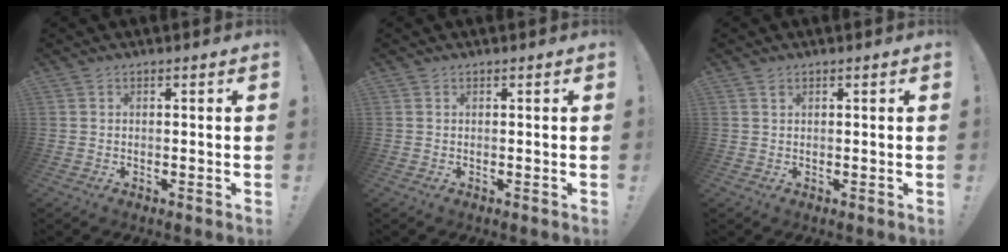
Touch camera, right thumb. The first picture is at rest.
{"total": 0.0}
{"total": 0.5, "force": [0.4, 0.4, 0.1], "torque": [0.001, -0.001, 0.007]}